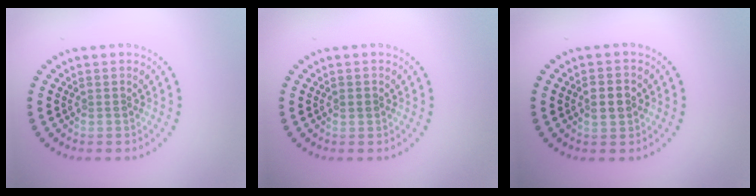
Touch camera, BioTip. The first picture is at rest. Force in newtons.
{"total": 0.9, "press": 0.9, "slide": 0.1}
{"total": 2.8, "press": 2.8, "slide": 0.1}